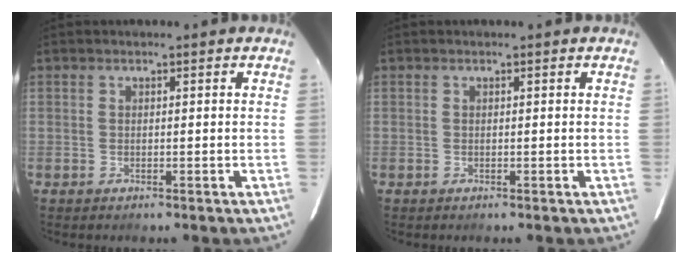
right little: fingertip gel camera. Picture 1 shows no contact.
{"total": 0.0}